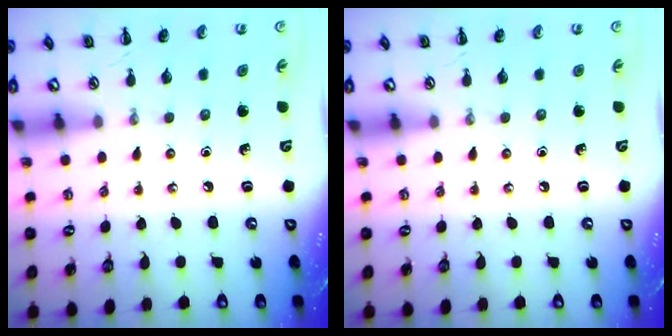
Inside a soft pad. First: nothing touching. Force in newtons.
{"total": 0.0}